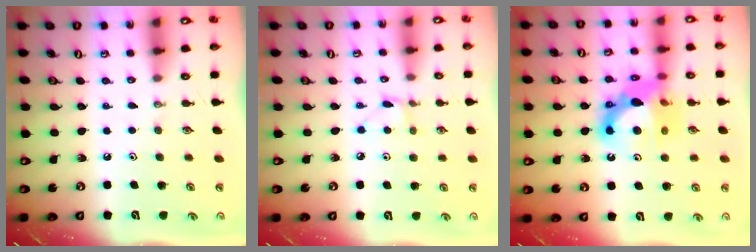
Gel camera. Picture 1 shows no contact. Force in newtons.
{"total": 3.9, "press": 3.9, "slide": 0.5}
{"total": 13.9, "press": 13.7, "slide": 1.9}